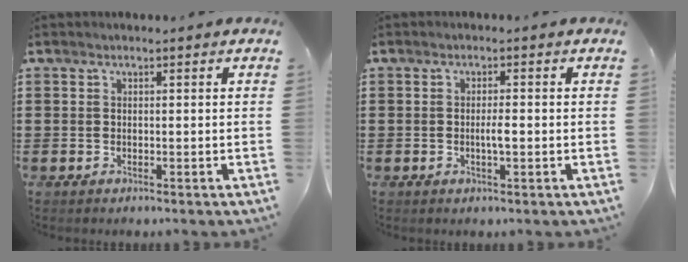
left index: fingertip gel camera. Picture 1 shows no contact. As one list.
[{"total": 2.2, "force": [-0.4, 0.4, 2.1], "torque": [-0.040, 0.001, -0.008]}]